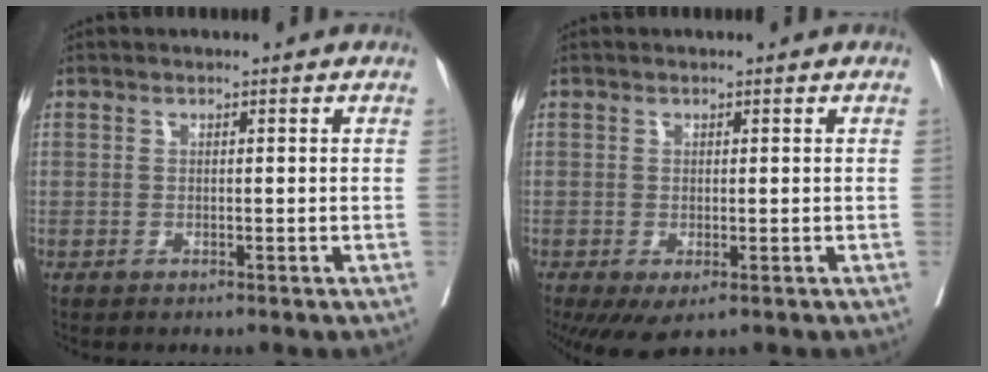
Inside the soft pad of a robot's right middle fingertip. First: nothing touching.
{"total": 4.7, "force": [-2.2, 2.0, 3.6], "torque": [-0.050, -0.014, -0.031]}